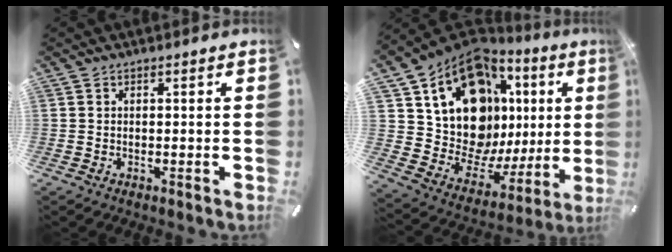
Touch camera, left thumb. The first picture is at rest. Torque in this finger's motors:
{"motor_torque": [2.08, 2.04, 1.46, 0.38, 0.30]}